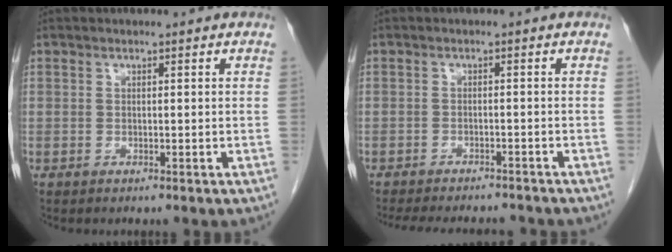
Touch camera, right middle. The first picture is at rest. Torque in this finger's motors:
{"motor_torque": [0.08, -0.08, 0.02, 0.05]}